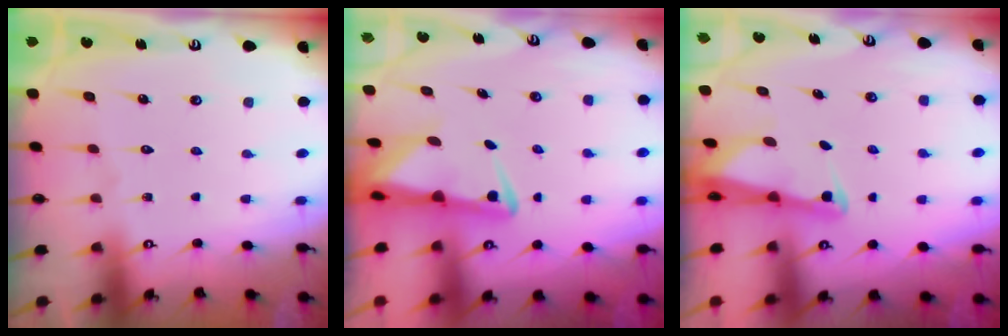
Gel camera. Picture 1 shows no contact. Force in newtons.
{"total": 3.9, "press": 3.8, "slide": 1.0}
{"total": 2.4, "press": 2.4, "slide": 0.3}